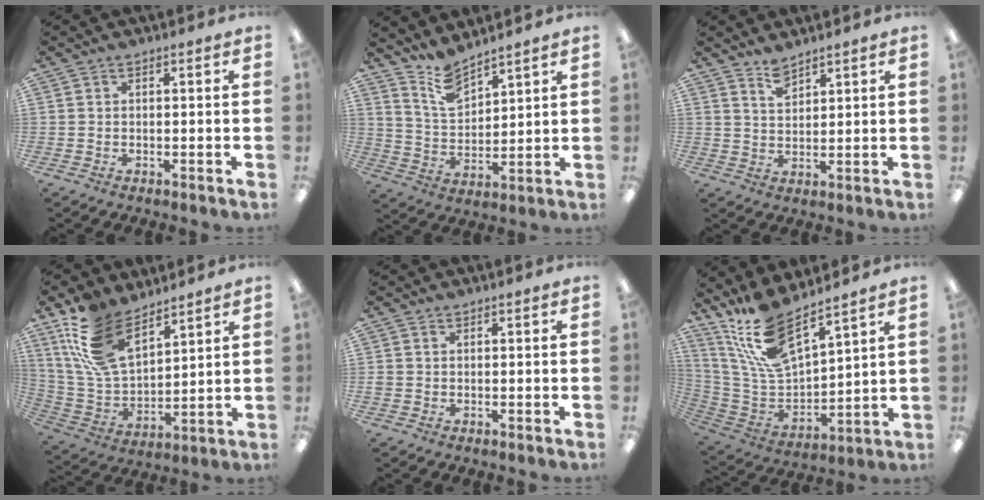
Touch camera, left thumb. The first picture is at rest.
{"total": 8.6, "force": [7.3, 2.8, 3.5], "torque": [-0.085, -0.038, 0.137]}
{"total": 3.9, "force": [3.6, 1.2, 1.1], "torque": [-0.020, -0.021, 0.066]}
{"total": 17.7, "force": [10.6, 9.4, 10.6], "torque": [-0.234, -0.034, 0.200]}
{"total": 0.6, "force": [0.0, 0.5, 0.2], "torque": [-0.003, 0.004, -0.001]}
{"total": 16.3, "force": [12.8, 4.9, 8.8], "torque": [-0.218, -0.078, 0.230]}